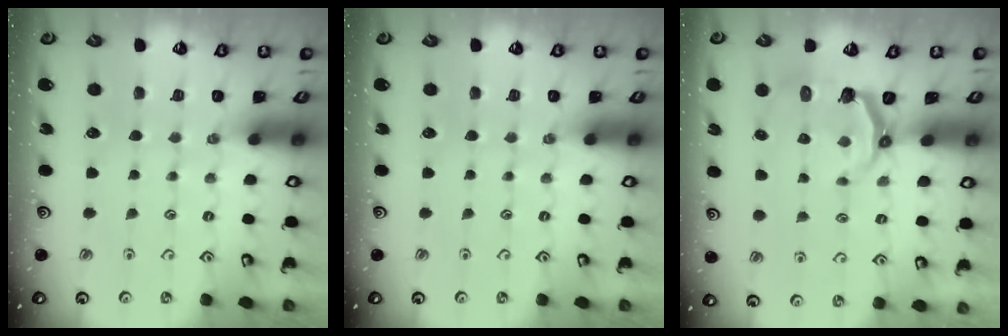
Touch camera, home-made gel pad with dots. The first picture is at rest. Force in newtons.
{"total": 0.0}
{"total": 4.6, "press": 3.0, "slide": 3.4}